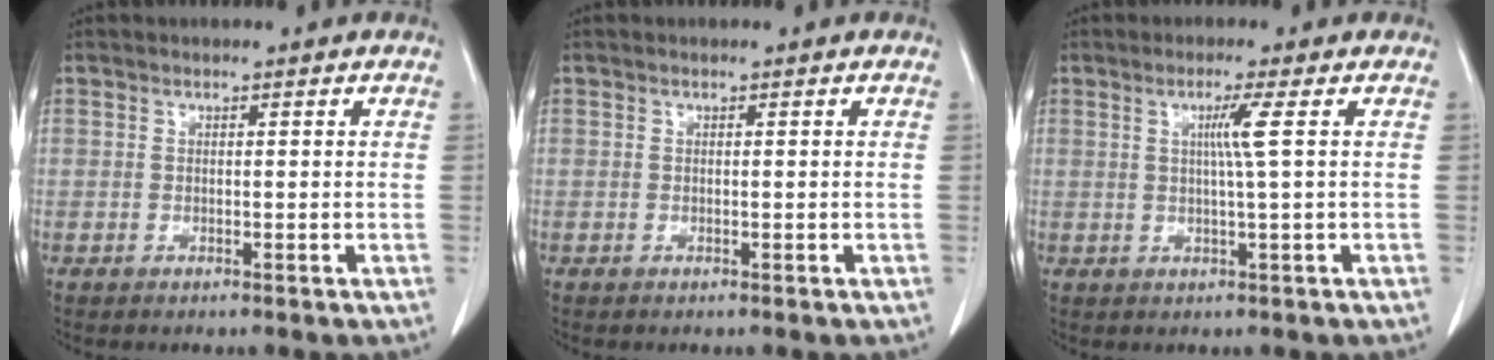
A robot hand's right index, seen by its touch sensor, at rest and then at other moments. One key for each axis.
{"total": 0.0}
{"total": 3.4, "fx": 0.7, "fy": -1.1, "fz": 3.1, "tx": -0.058, "ty": -0.002, "tz": 0.014}